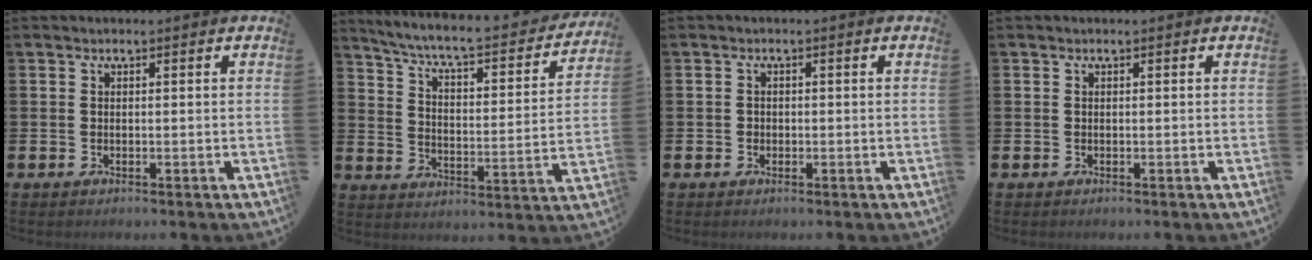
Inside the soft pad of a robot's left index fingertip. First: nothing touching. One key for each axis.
{"total": 6.5, "fx": 5.8, "fy": 0.9, "fz": 2.9, "tx": -0.079, "ty": -0.048, "tz": 0.090}
{"total": 0.8, "fx": -0.2, "fy": 0.8, "fz": 0.1, "tx": -0.002, "ty": 0.004, "tz": -0.006}
{"total": 0.0}